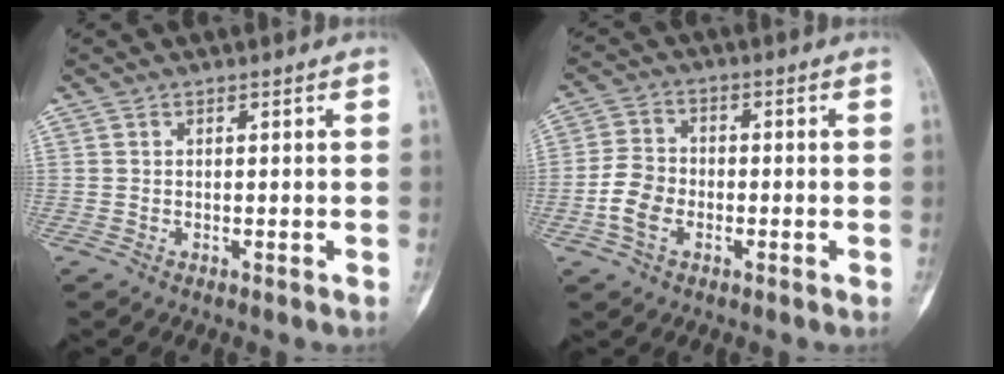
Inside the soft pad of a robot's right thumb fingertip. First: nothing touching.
{"total": 6.4, "force": [-2.1, 4.5, 4.0], "torque": [-0.075, 0.015, -0.048]}